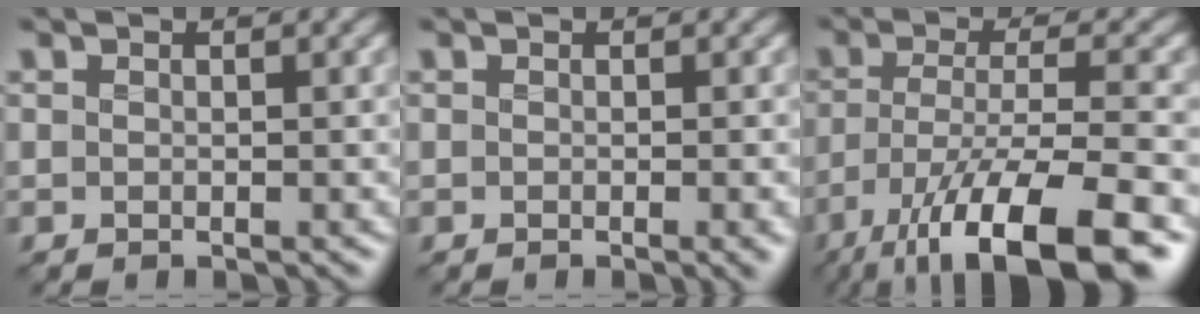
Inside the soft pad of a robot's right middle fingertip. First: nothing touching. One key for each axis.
{"total": 1.7, "fx": -0.4, "fy": 0.4, "fz": 1.6, "tx": -0.014, "ty": -0.004, "tz": -0.006}
{"total": 12.2, "fx": -7.3, "fy": 3.6, "fz": 9.1, "tx": -0.169, "ty": -0.013, "tz": -0.127}